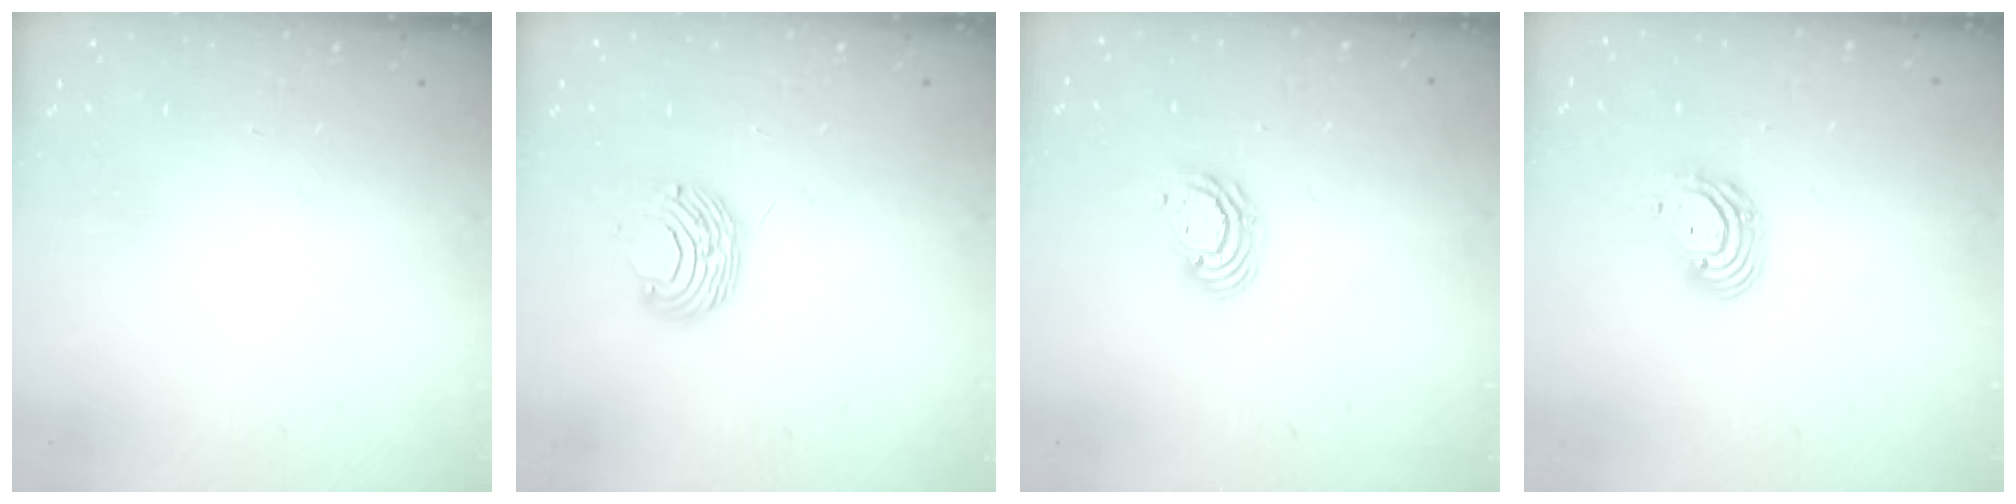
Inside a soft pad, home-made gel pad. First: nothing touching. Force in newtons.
{"total": 8.5, "press": 8.5, "slide": 0.6}
{"total": 5.4, "press": 5.4, "slide": 0.2}
{"total": 8.8, "press": 8.6, "slide": 1.7}